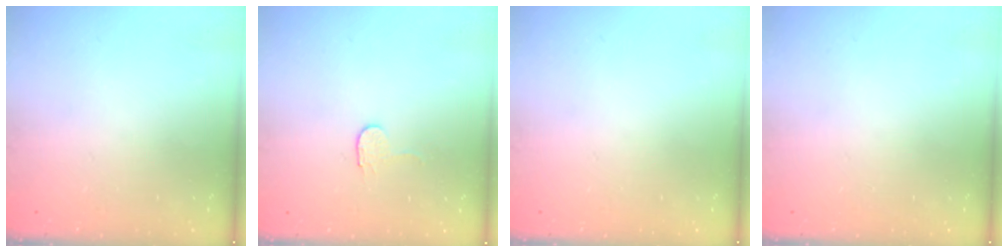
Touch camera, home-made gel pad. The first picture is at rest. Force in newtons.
{"total": 2.9, "press": 2.9, "slide": 0.3}
{"total": 0.0}
{"total": 0.0}